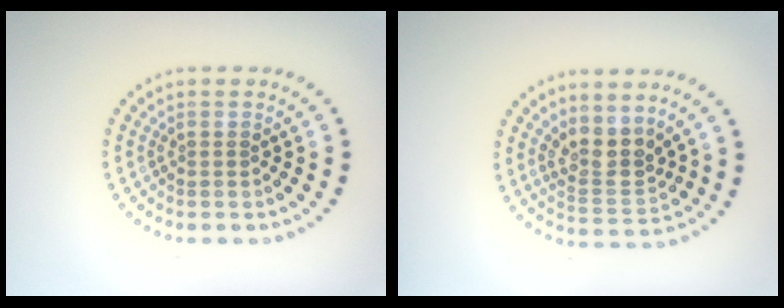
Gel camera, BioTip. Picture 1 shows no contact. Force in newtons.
{"total": 3.2, "press": 2.6, "slide": 1.8}